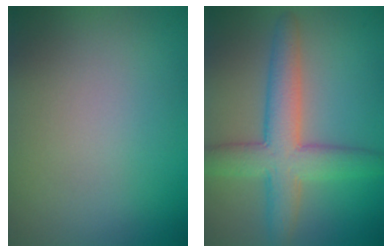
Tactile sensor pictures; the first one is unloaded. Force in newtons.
{"total": 6.5, "press": 6.5, "slide": 0.3}